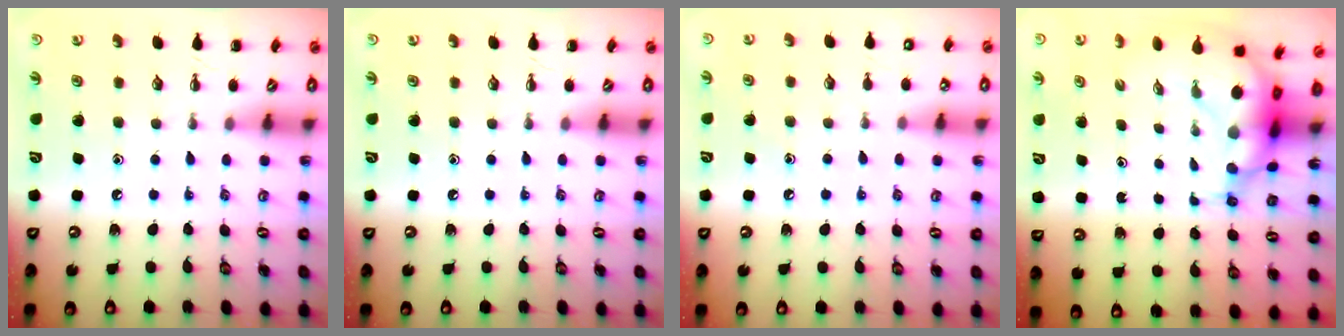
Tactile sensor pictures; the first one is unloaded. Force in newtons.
{"total": 0.0}
{"total": 5.2, "press": 5.0, "slide": 1.4}
{"total": 8.3, "press": 7.9, "slide": 2.4}